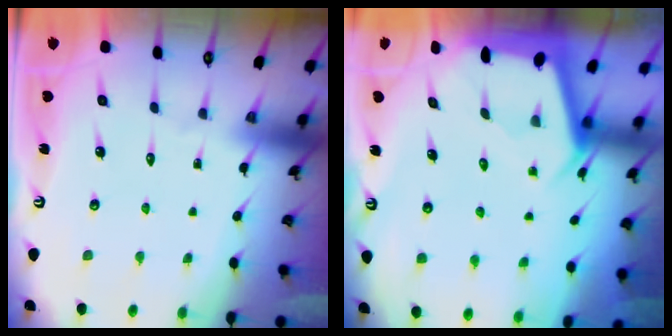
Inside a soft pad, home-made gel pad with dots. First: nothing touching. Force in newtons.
{"total": 2.9, "press": 2.9, "slide": 0.2}